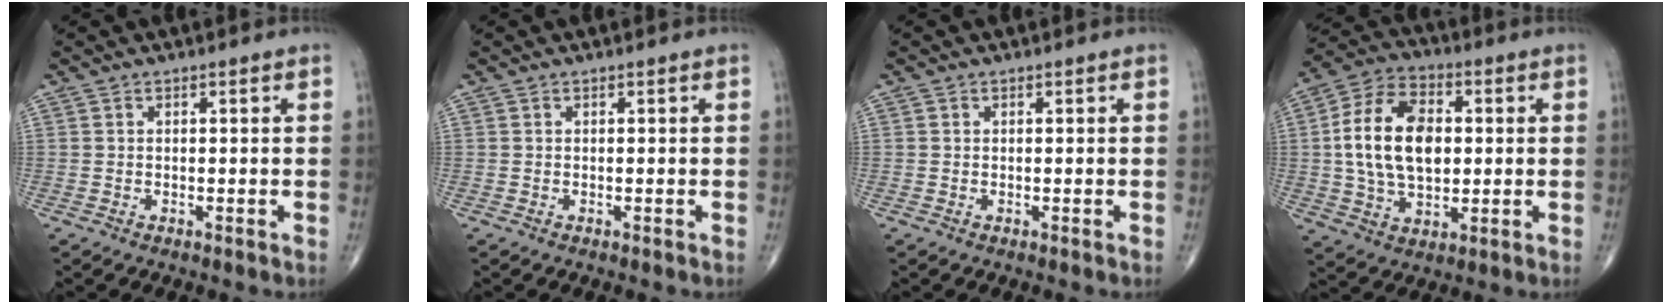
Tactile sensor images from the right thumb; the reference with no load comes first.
{"total": 0.0}
{"total": 0.0}
{"total": 16.6, "force": [1.4, 10.4, 12.8], "torque": [-0.213, 0.013, 0.022]}